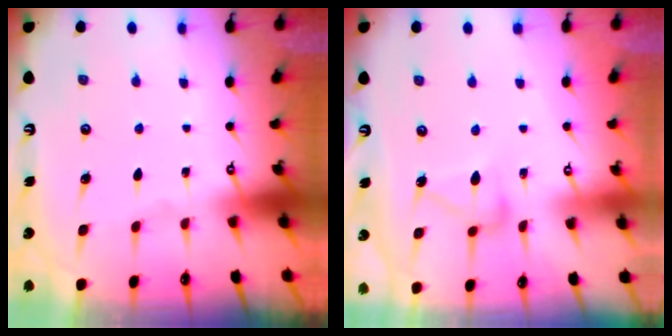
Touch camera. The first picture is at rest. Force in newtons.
{"total": 9.5, "press": 9.5, "slide": 0.4}